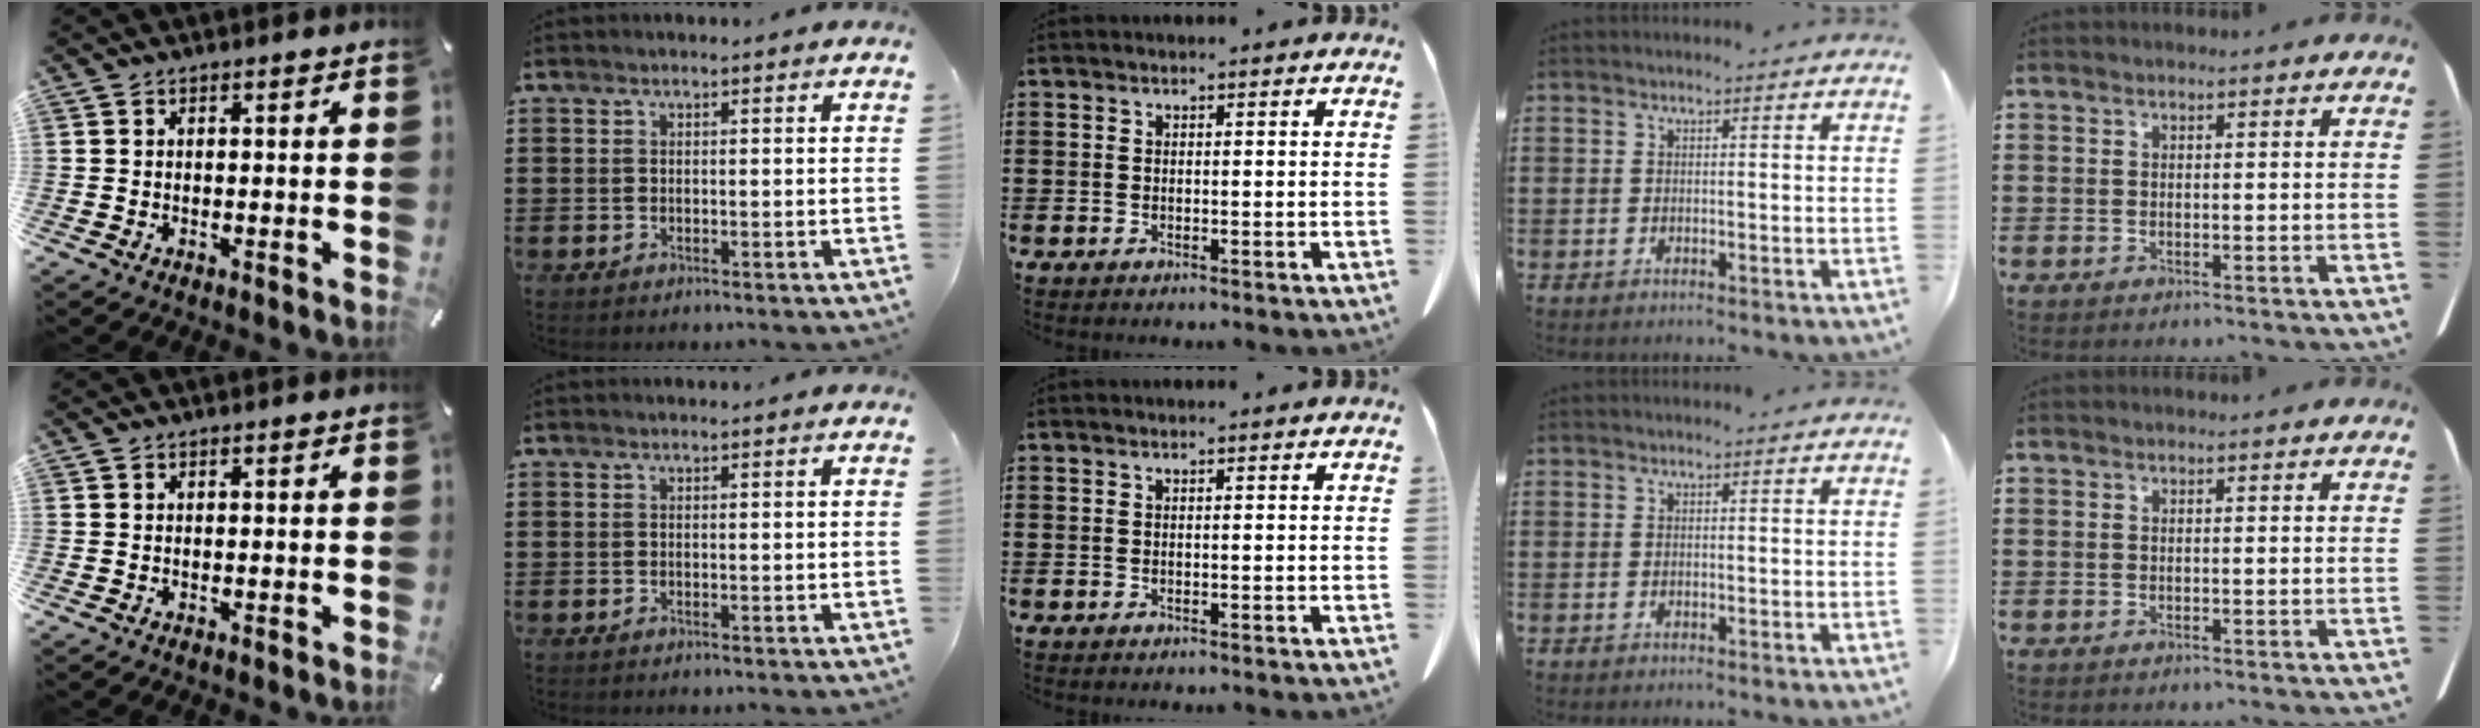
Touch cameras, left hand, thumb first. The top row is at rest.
{}